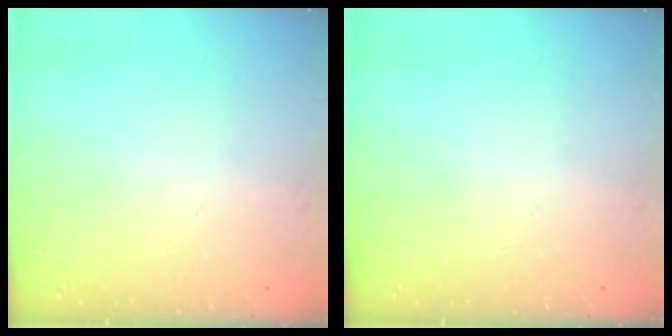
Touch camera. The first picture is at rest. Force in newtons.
{"total": 0.0}